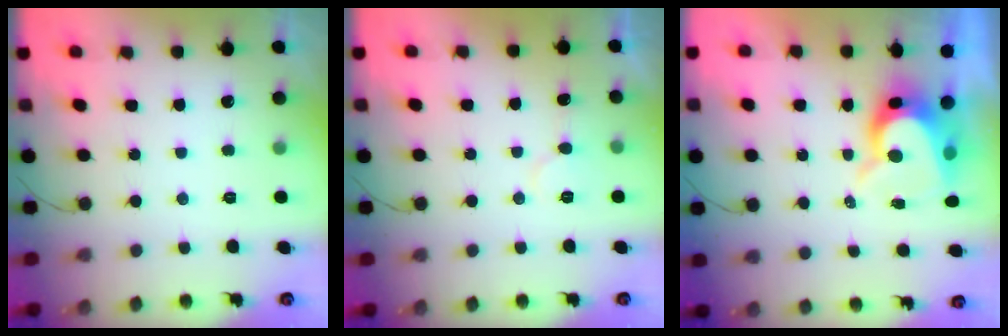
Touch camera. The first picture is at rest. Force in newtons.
{"total": 6.9, "press": 6.9, "slide": 0.5}
{"total": 9.9, "press": 9.9, "slide": 0.8}